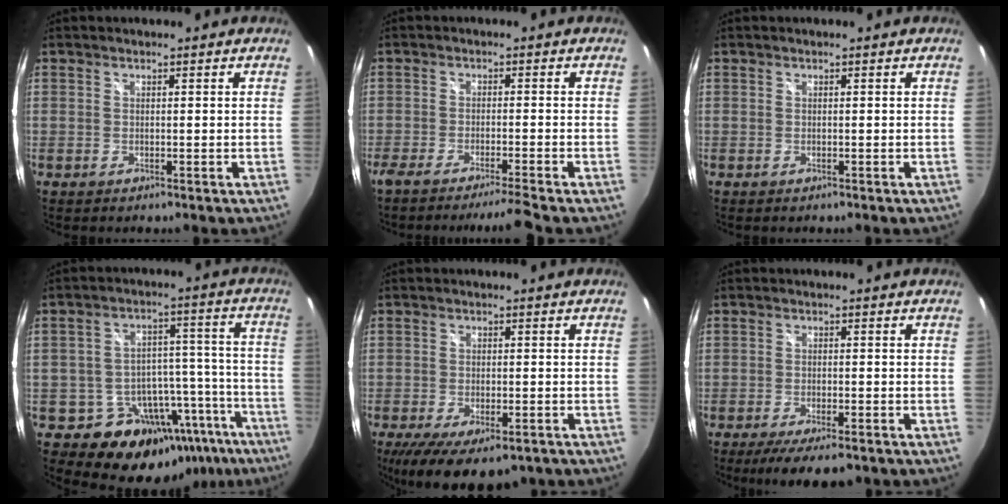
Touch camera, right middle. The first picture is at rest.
{"total": 6.3, "force": [-5.6, -1.4, 2.6], "torque": [-0.053, -0.006, -0.090]}
{"total": 0.0}
{"total": 18.5, "force": [-13.1, 11.3, 6.4], "torque": [-0.100, 0.056, -0.159]}
{"total": 12.4, "force": [-7.8, 5.0, 8.2], "torque": [-0.168, -0.043, -0.115]}
{"total": 8.2, "force": [-6.4, 1.8, 4.9], "torque": [-0.105, -0.025, -0.100]}